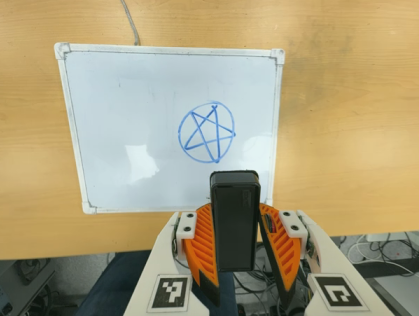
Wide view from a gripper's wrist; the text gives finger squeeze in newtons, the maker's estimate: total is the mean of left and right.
{"total": 5.0, "left": 4.6, "right": 5.4}